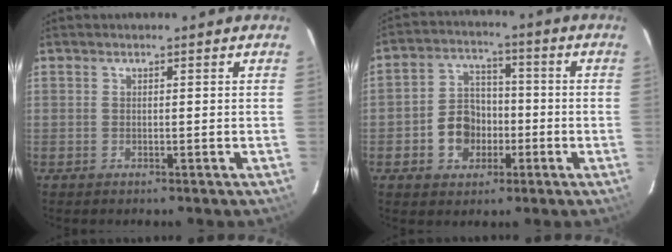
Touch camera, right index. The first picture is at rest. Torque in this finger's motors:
{"motor_torque": [1.31, 0.08, 0.16, 0.04]}